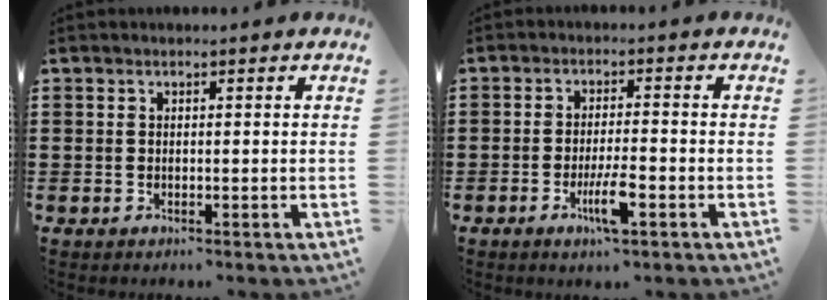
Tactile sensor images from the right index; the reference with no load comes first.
{"total": 5.4, "force": [-2.4, 1.0, 4.7], "torque": [-0.096, -0.010, -0.045]}